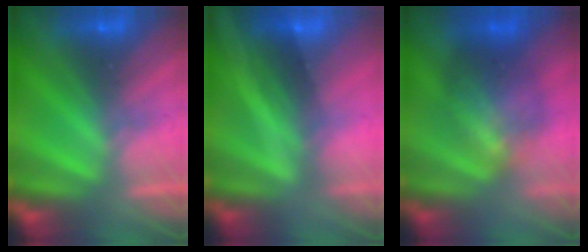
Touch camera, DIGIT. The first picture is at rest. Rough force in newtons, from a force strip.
{"total": 2.1}
{"total": 7.8}